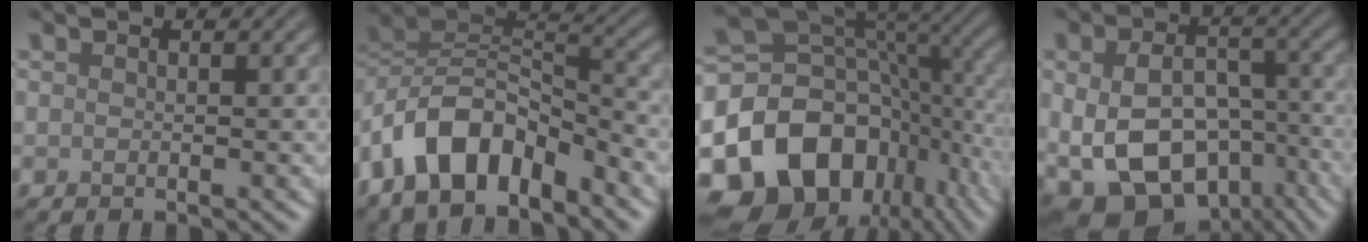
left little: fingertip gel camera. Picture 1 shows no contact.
{"total": 9.4, "force": [-5.8, 4.7, 5.7], "torque": [-0.092, 0.009, -0.116]}
{"total": 17.1, "force": [-6.5, 12.1, 10.2], "torque": [-0.201, -0.003, -0.107]}
{"total": 13.4, "force": [-4.5, 8.8, 9.2], "torque": [-0.167, -0.032, -0.053]}